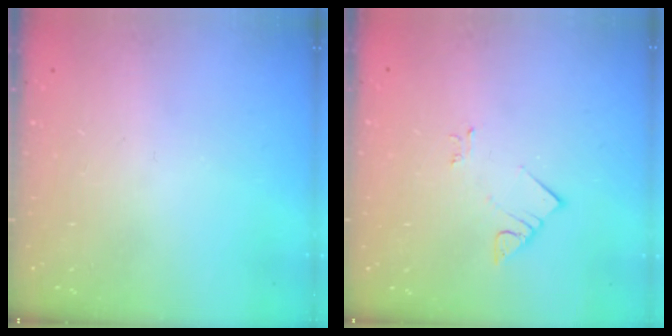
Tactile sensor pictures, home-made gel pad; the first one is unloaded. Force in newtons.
{"total": 3.2, "press": 3.2, "slide": 0.4}